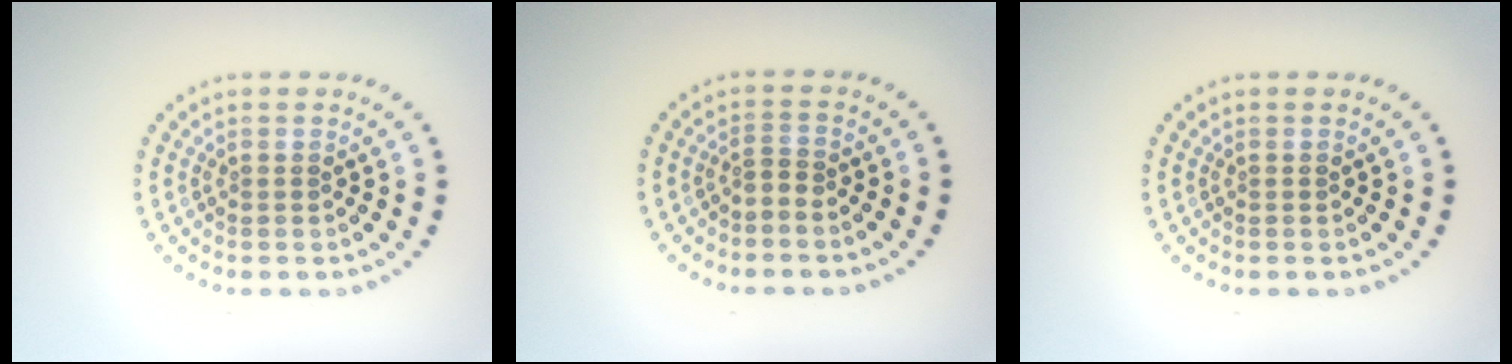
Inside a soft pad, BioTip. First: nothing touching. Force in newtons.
{"total": 1.1, "press": 0.5, "slide": 1.0}
{"total": 0.0}